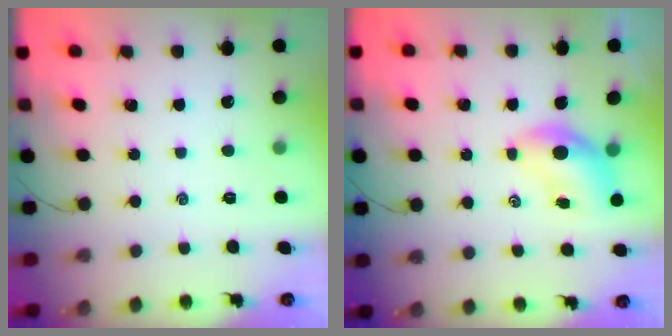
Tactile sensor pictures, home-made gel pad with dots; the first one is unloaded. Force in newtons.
{"total": 6.5, "press": 6.5, "slide": 0.9}